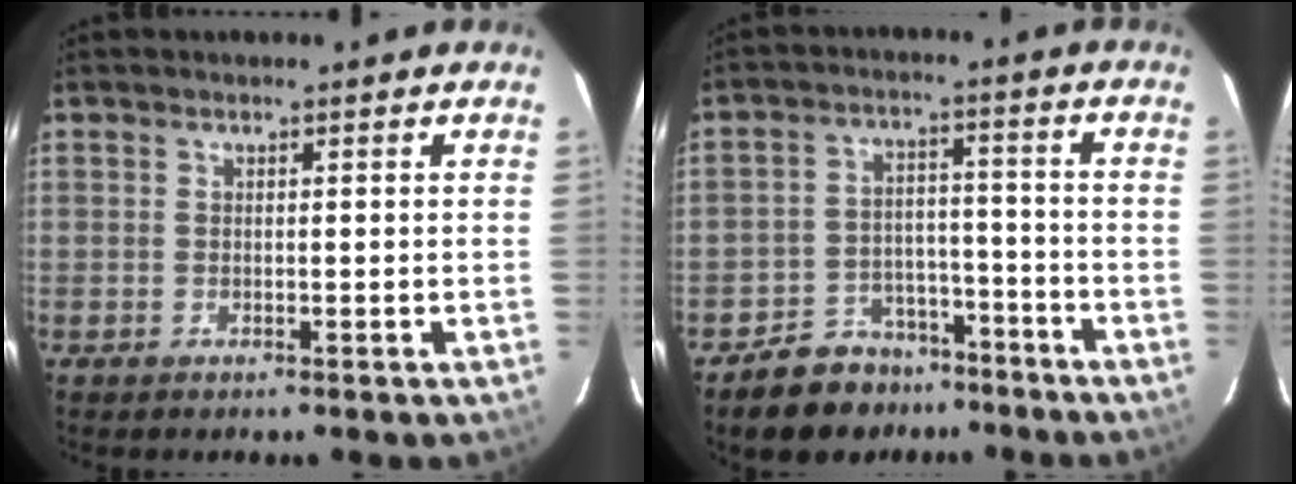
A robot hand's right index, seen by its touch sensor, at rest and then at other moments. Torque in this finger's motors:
{"motor_torque": [-0.01, -0.22, -0.83, -0.15]}